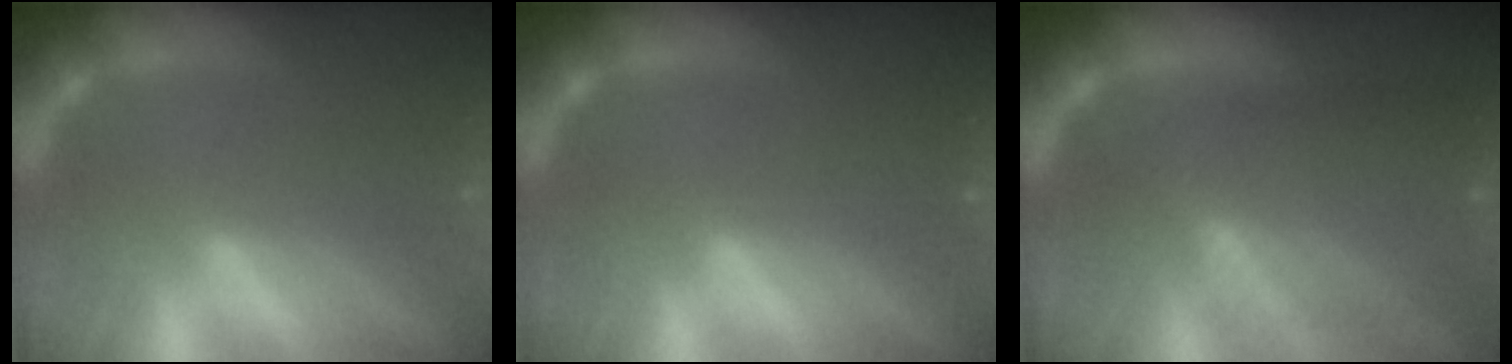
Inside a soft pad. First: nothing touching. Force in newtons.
{"total": 0.0}
{"total": 8.1}